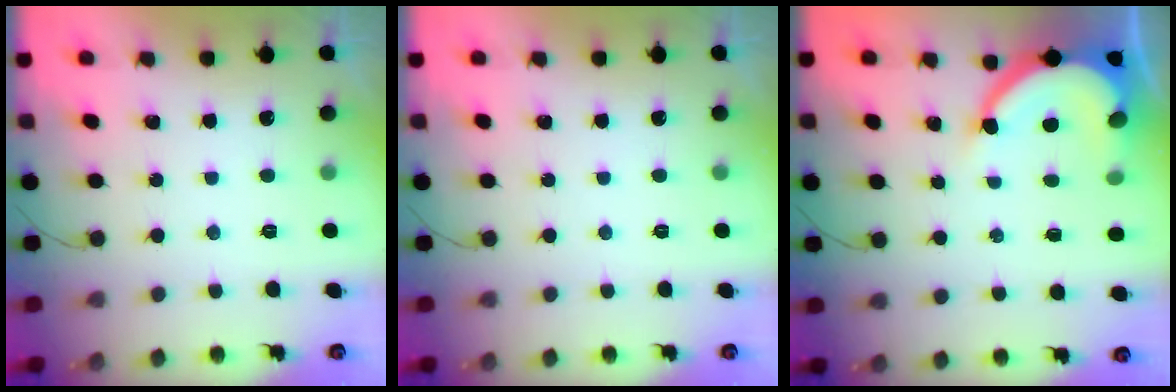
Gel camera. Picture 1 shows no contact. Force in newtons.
{"total": 0.0}
{"total": 10.0, "press": 9.9, "slide": 1.0}